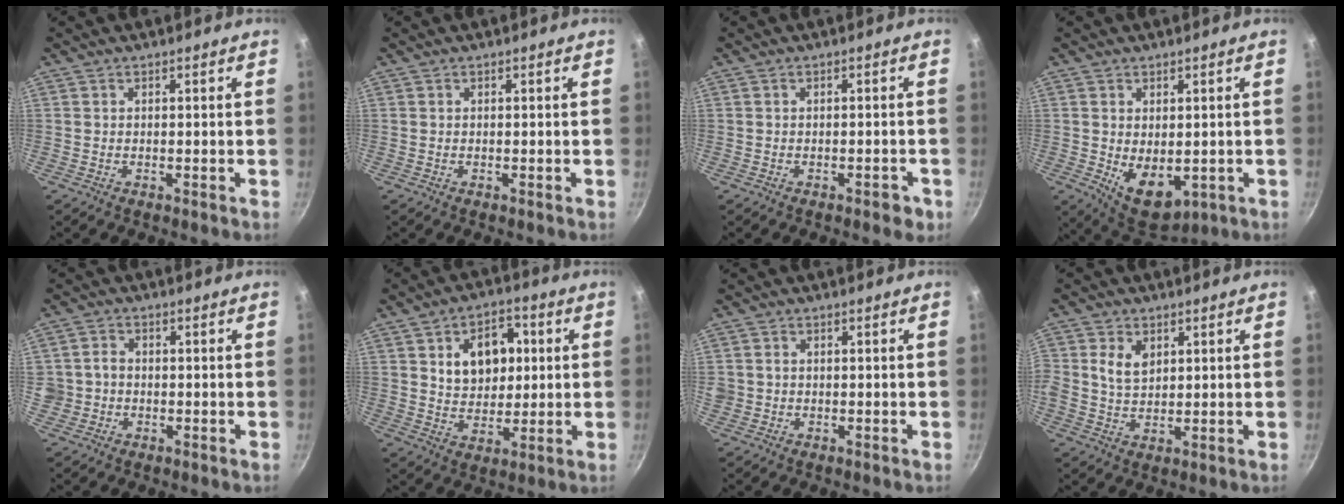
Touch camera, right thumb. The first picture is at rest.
{"total": 0.0}
{"total": 2.8, "force": [-1.4, 1.3, 2.0], "torque": [-0.016, 0.016, -0.009]}
{"total": 8.5, "force": [-0.7, 5.4, 6.5], "torque": [-0.080, -0.019, 0.009]}
{"total": 3.7, "force": [-0.6, 3.4, 1.3], "torque": [-0.001, 0.016, -0.012]}
{"total": 12.3, "force": [2.9, 8.9, 8.0], "torque": [-0.080, -0.003, 0.045]}
{"total": 1.8, "force": [-0.1, 1.7, 0.6], "torque": [-0.006, 0.007, -0.001]}
{"total": 5.6, "force": [1.6, 4.0, 3.6], "torque": [-0.058, -0.006, 0.029]}